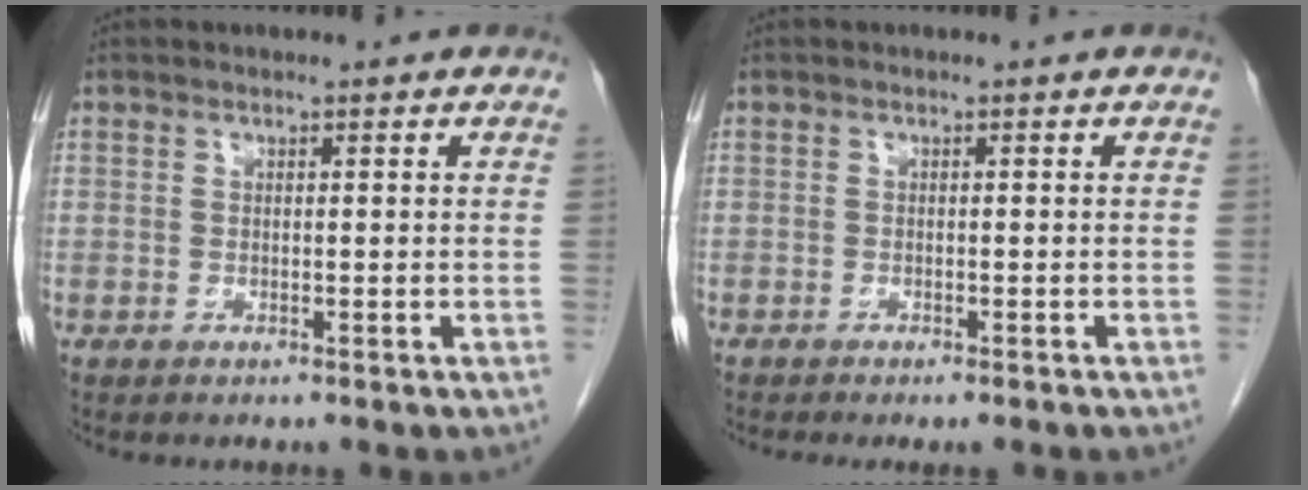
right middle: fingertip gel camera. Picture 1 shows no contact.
{"total": 3.5, "force": [-3.1, 0.4, 1.7], "torque": [-0.018, -0.006, -0.040]}